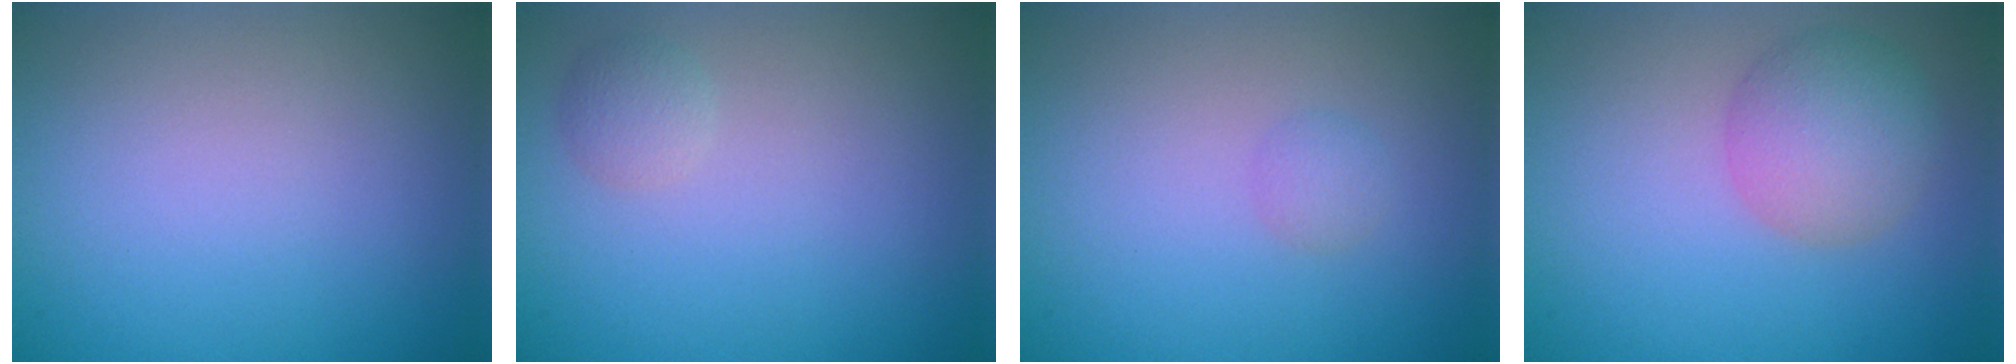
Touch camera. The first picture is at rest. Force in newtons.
{"total": 1.3, "press": 1.3, "slide": 0.0}
{"total": 1.0, "press": 1.0, "slide": 0.1}
{"total": 4.3, "press": 4.3, "slide": 0.1}